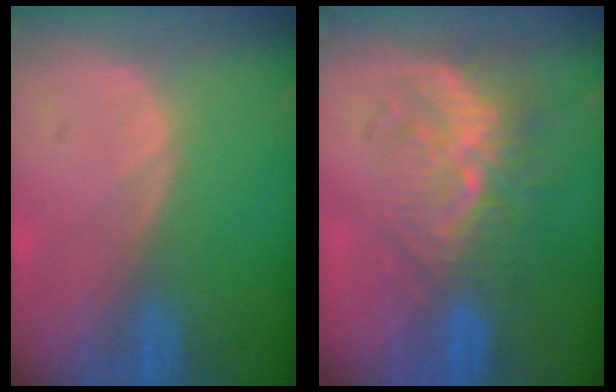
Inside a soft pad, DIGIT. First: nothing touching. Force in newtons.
{"total": 9.9, "press": 8.6, "slide": 4.9}